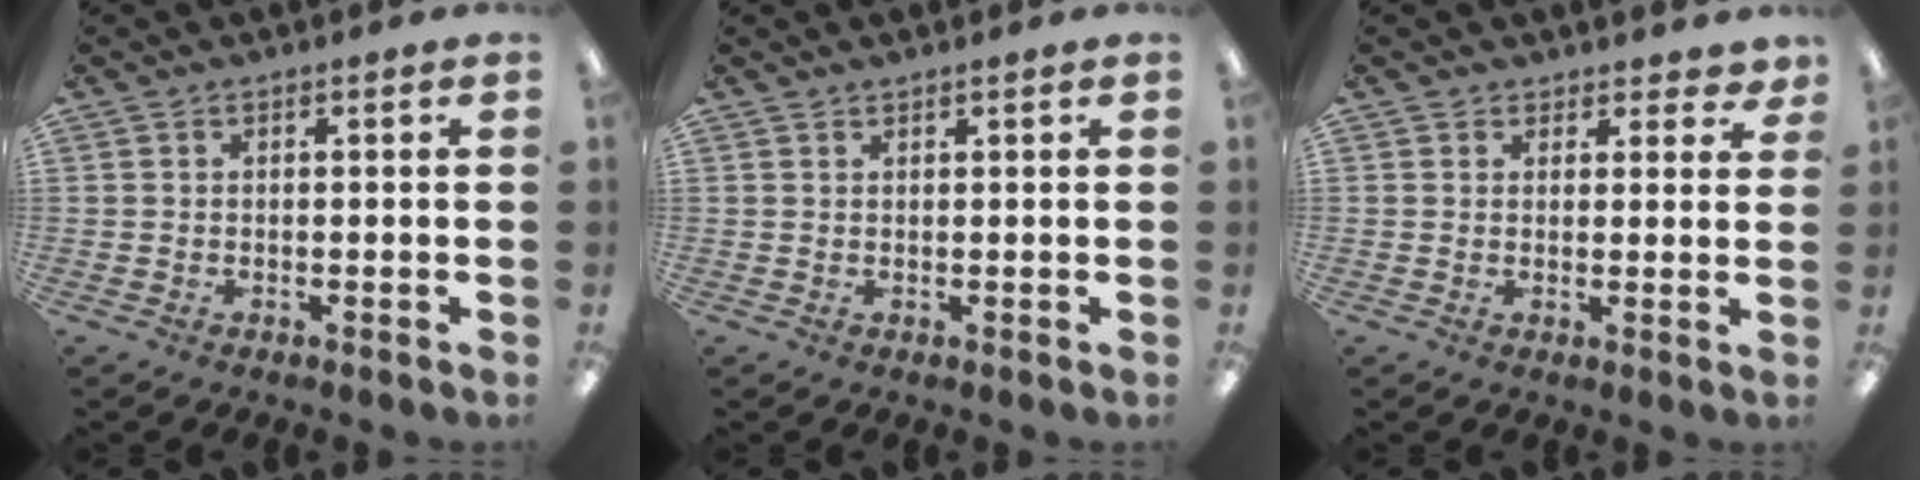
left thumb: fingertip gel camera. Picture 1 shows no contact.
{"total": 0.8, "force": [0.8, 0.0, 0.1], "torque": [-0.002, -0.001, 0.015]}
{"total": 2.7, "force": [2.0, 1.8, 0.4], "torque": [0.005, -0.008, 0.035]}